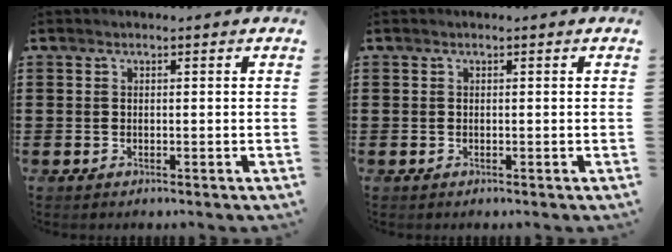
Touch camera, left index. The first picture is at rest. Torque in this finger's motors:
{"motor_torque": [-0.01, -0.01, 0.00, -0.01]}